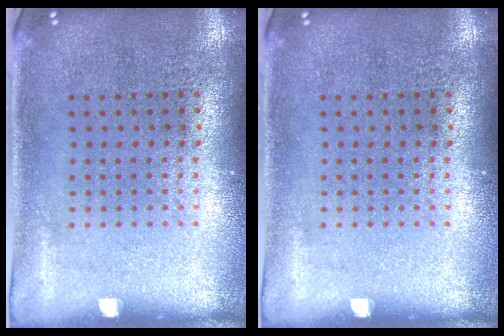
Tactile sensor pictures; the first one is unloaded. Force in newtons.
{"total": 0.0}